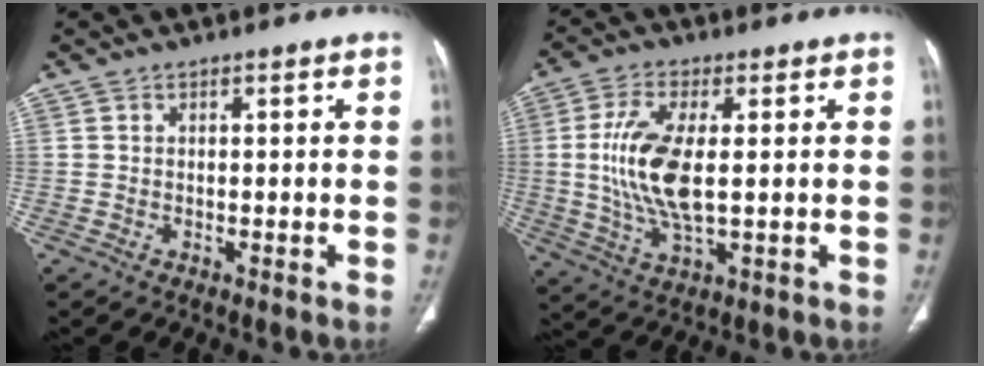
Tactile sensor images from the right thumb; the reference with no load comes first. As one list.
[{"total": 12.4, "force": [0.7, 5.0, 11.3], "torque": [-0.243, -0.009, 0.019]}]